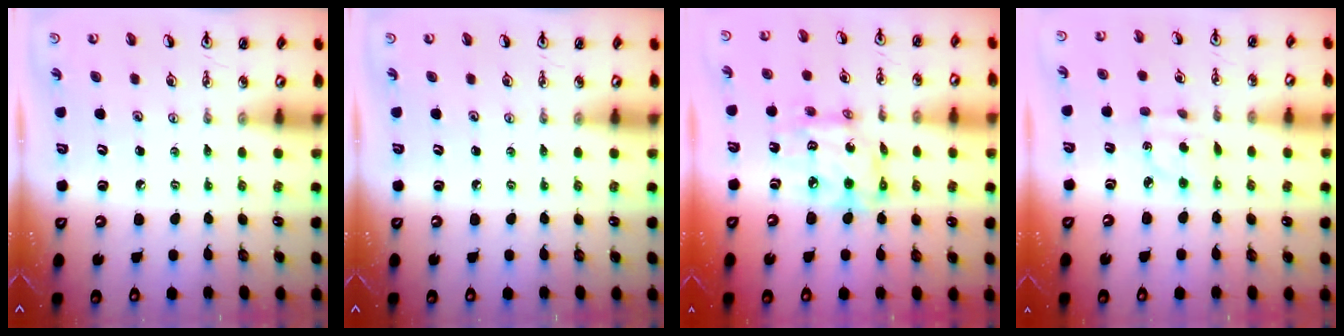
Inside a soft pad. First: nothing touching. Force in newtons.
{"total": 0.0}
{"total": 11.9, "press": 11.9, "slide": 1.3}
{"total": 2.0, "press": 2.0, "slide": 0.4}